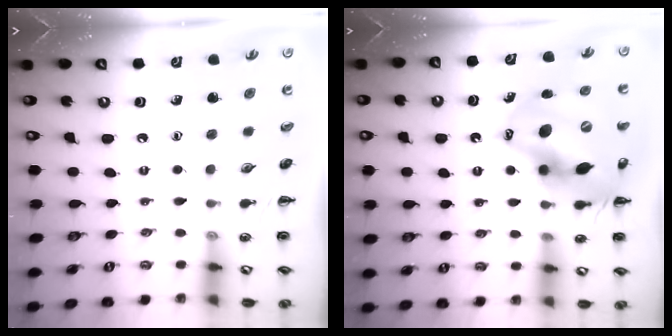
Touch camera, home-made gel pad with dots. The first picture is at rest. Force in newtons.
{"total": 18.4, "press": 17.6, "slide": 5.3}